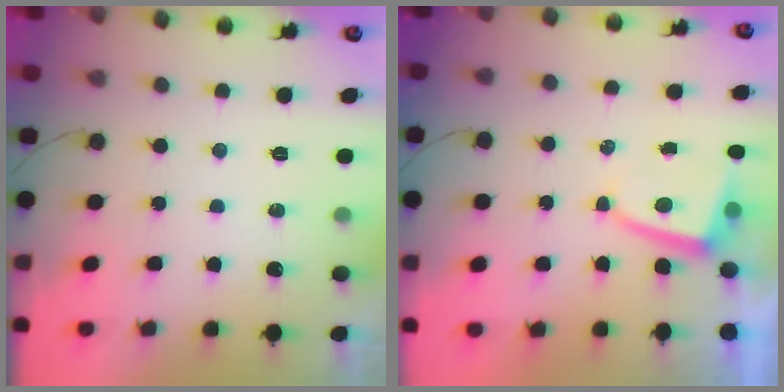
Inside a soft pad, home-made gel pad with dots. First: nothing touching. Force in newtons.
{"total": 2.0, "press": 1.9, "slide": 0.3}